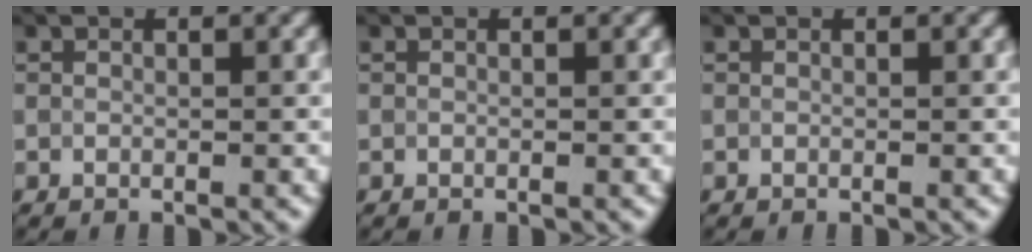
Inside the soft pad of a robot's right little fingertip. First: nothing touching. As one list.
[{"total": 0.0}, {"total": 0.0}]